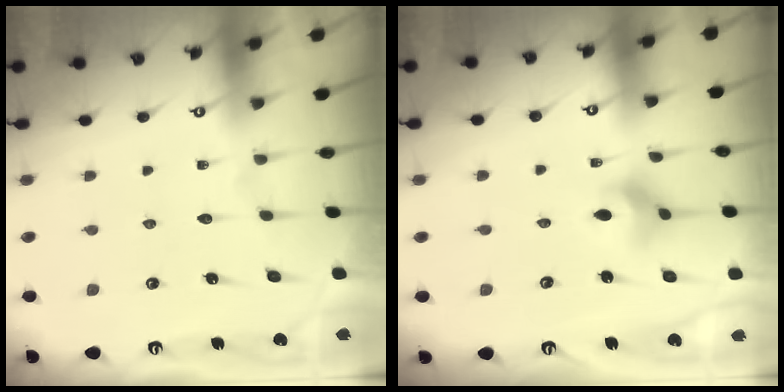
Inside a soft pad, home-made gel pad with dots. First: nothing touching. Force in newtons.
{"total": 5.9, "press": 5.8, "slide": 1.4}